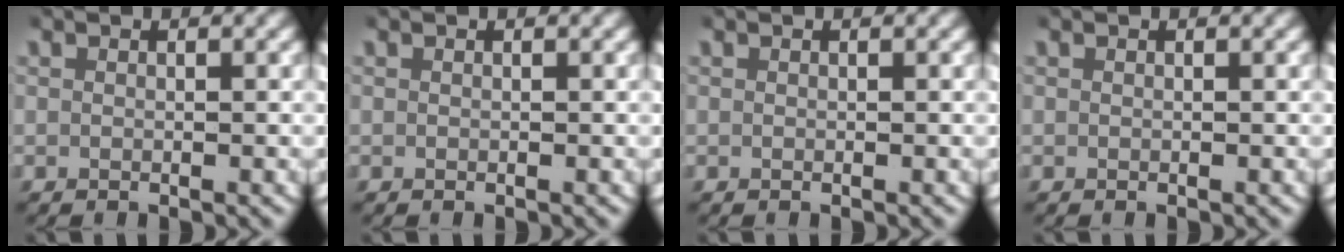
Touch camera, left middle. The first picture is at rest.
{"total": 0.0}
{"total": 0.0}
{"total": 0.0}